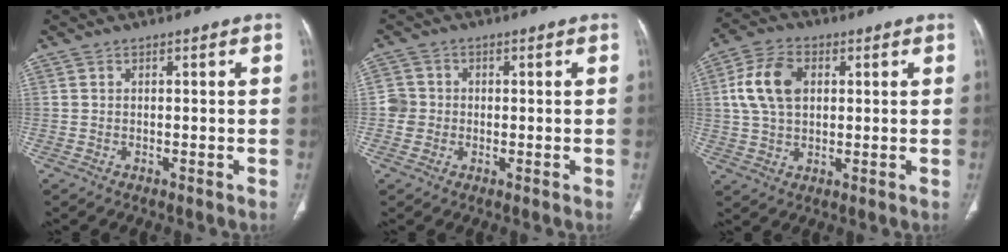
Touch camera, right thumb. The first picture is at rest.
{"total": 3.4, "force": [-0.4, 3.3, 0.5], "torque": [0.013, 0.009, -0.013]}
{"total": 10.4, "force": [2.2, 6.9, 7.4], "torque": [-0.141, 0.010, 0.039]}